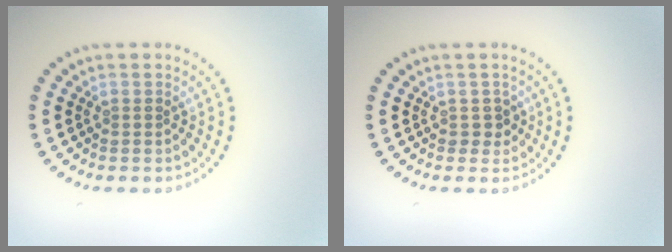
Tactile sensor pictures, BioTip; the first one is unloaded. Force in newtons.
{"total": 1.3, "press": 1.0, "slide": 0.7}